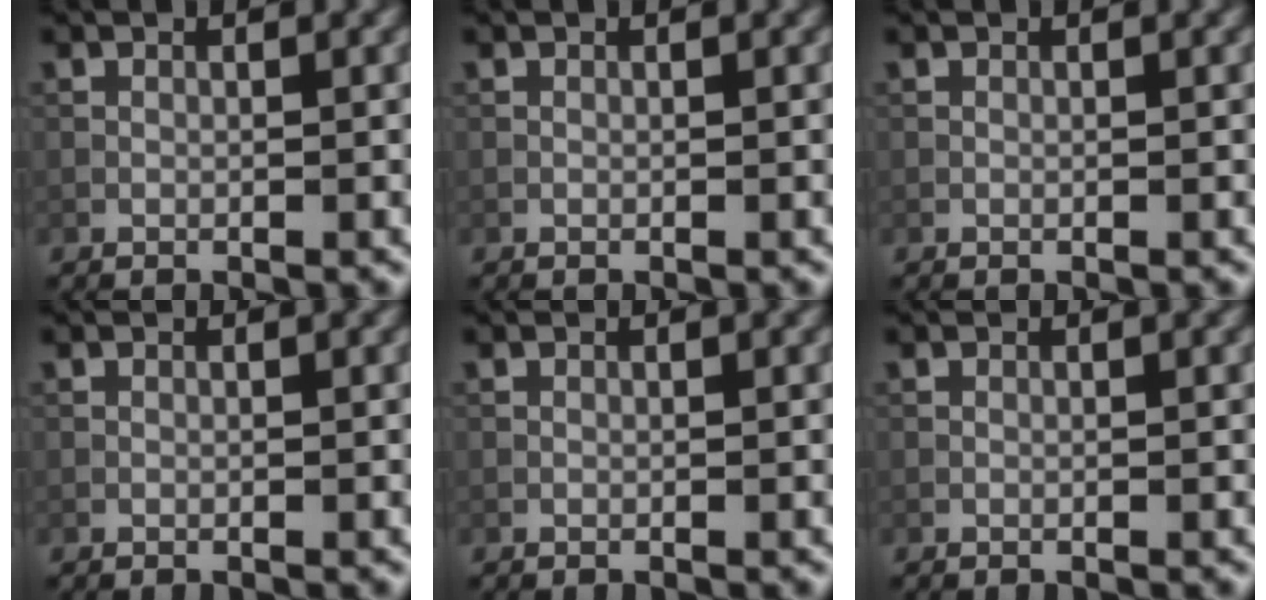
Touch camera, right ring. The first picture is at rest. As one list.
[{"total": 0.0}, {"total": 0.0}, {"total": 0.0}, {"total": 0.0}, {"total": 0.0}]